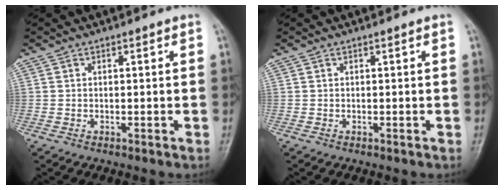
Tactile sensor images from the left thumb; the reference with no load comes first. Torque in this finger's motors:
{"motor_torque": [0.00, 0.00, -0.03, -0.03, 0.00]}